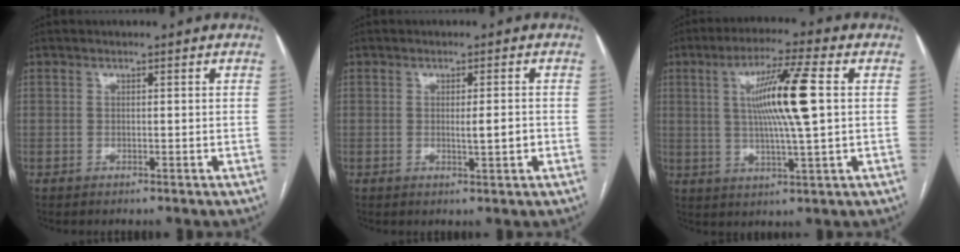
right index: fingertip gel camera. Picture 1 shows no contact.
{"total": 2.8, "force": [-0.5, 0.1, 2.8], "torque": [-0.046, -0.005, -0.006]}
{"total": 11.5, "force": [1.9, -0.1, 11.4], "torque": [-0.206, 0.003, 0.032]}